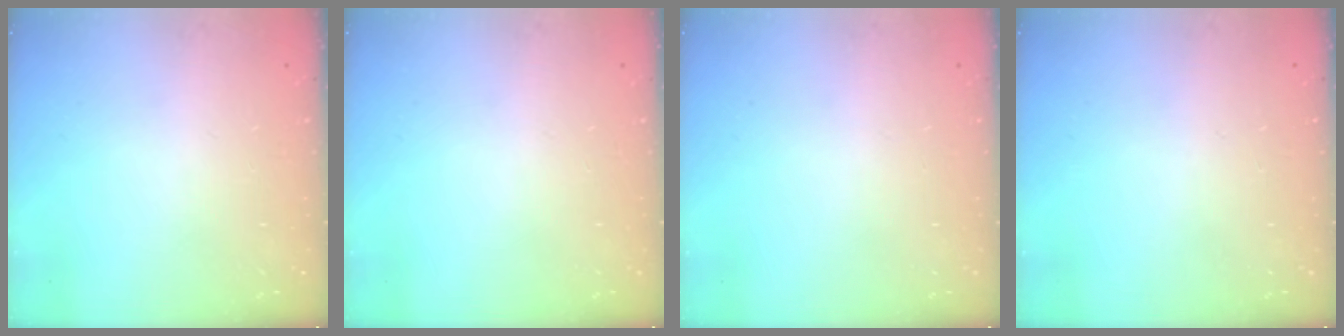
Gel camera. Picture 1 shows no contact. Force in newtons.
{"total": 0.0}
{"total": 0.0}
{"total": 0.0}